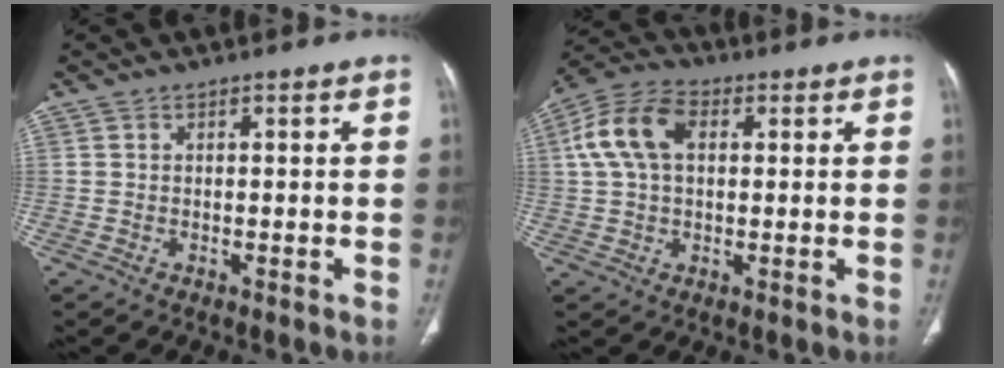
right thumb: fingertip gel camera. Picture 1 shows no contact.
{"total": 10.9, "force": [2.5, 6.9, 8.0], "torque": [-0.165, 0.027, 0.041]}